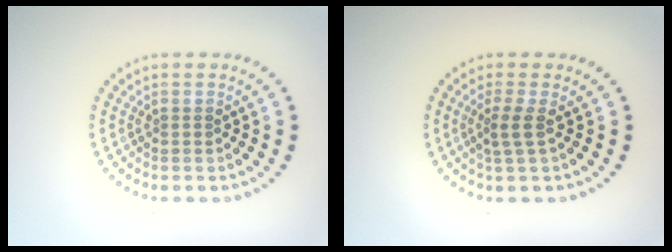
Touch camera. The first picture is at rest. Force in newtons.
{"total": 1.9, "press": 1.5, "slide": 1.3}